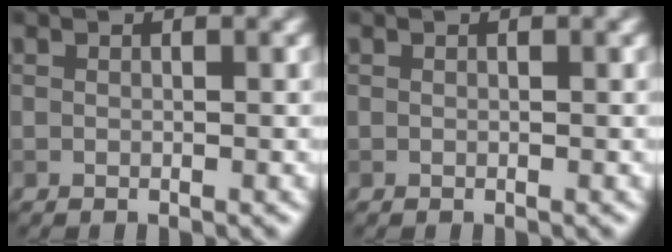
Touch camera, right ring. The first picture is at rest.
{"total": 0.0}